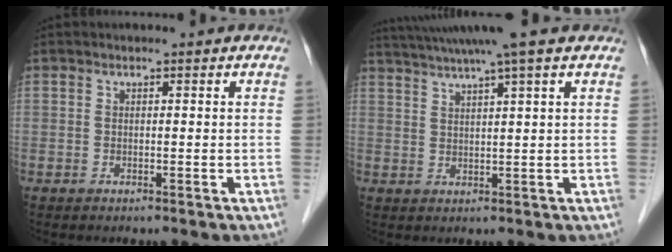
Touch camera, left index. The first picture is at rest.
{"total": 9.0, "force": [7.2, -2.1, 4.9], "torque": [-0.082, 0.021, 0.105]}